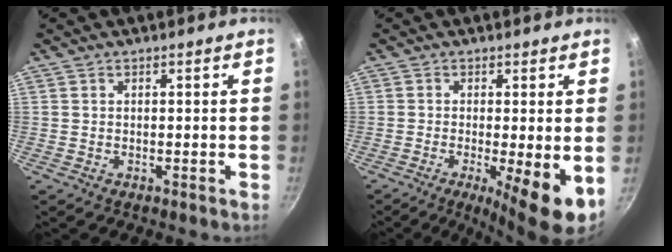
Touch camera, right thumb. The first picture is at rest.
{"total": 8.6, "force": [-1.9, 1.6, 8.3], "torque": [-0.126, -0.009, -0.025]}